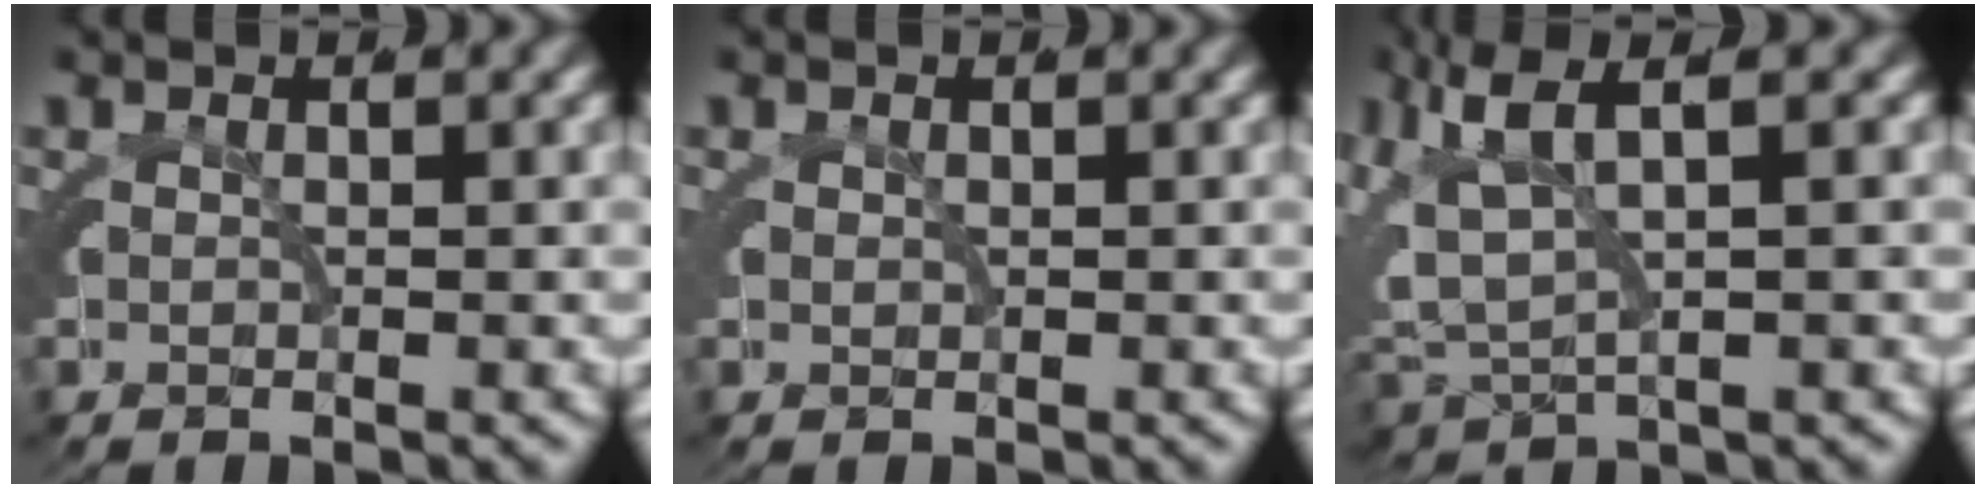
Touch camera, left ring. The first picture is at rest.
{"total": 0.0}
{"total": 6.6, "force": [0.8, 5.1, 4.1], "torque": [-0.115, -0.020, 0.022]}